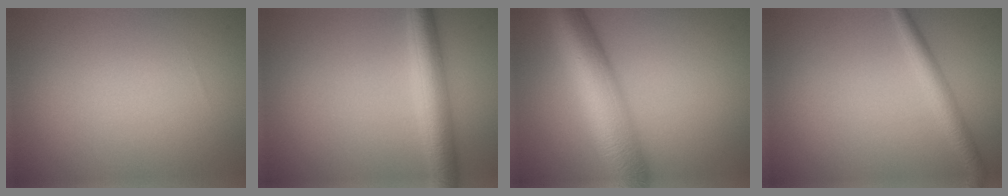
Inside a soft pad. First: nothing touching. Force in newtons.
{"total": 4.6, "press": 4.6, "slide": 0.1}
{"total": 9.8, "press": 9.8, "slide": 0.2}
{"total": 2.4, "press": 2.4, "slide": 0.1}